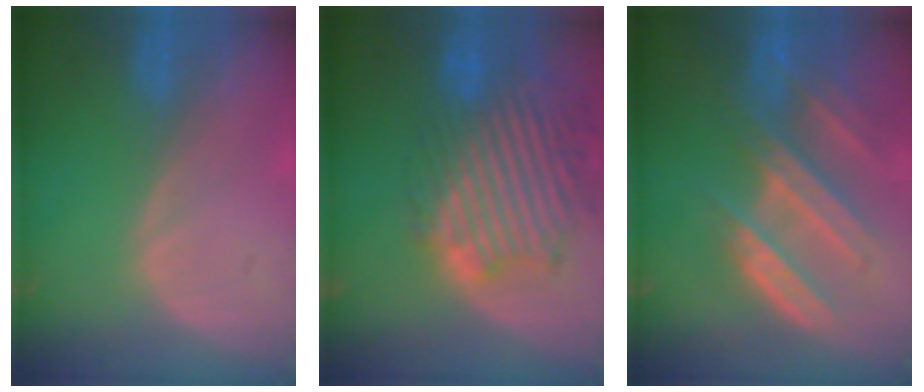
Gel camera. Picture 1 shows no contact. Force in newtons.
{"total": 13.7, "press": 11.7, "slide": 7.2}
{"total": 9.2, "press": 8.1, "slide": 4.3}